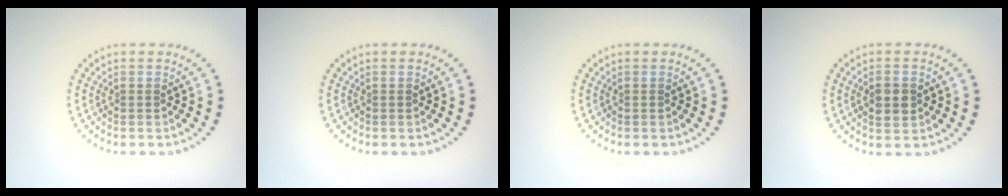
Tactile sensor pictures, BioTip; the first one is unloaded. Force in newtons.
{"total": 0.0}
{"total": 0.0}
{"total": 2.5, "press": 2.4, "slide": 0.2}